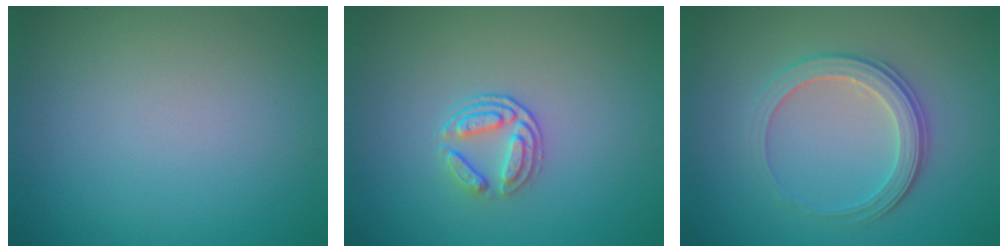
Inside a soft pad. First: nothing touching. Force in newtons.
{"total": 2.4, "press": 1.9, "slide": 1.5}
{"total": 3.3, "press": 2.9, "slide": 1.6}